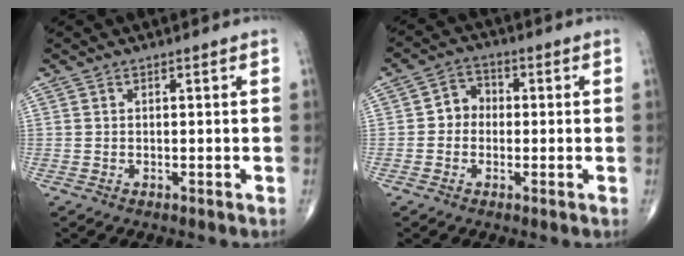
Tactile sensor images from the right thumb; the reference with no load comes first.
{"total": 4.6, "force": [-0.3, 4.0, 2.2], "torque": [-0.014, 0.017, -0.017]}